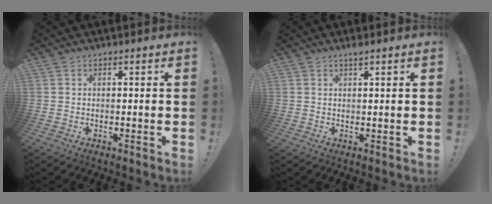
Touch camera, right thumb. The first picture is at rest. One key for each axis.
{"total": 1.4, "fx": 1.0, "fy": -0.2, "fz": 0.9, "tx": -0.017, "ty": -0.002, "tz": 0.018}